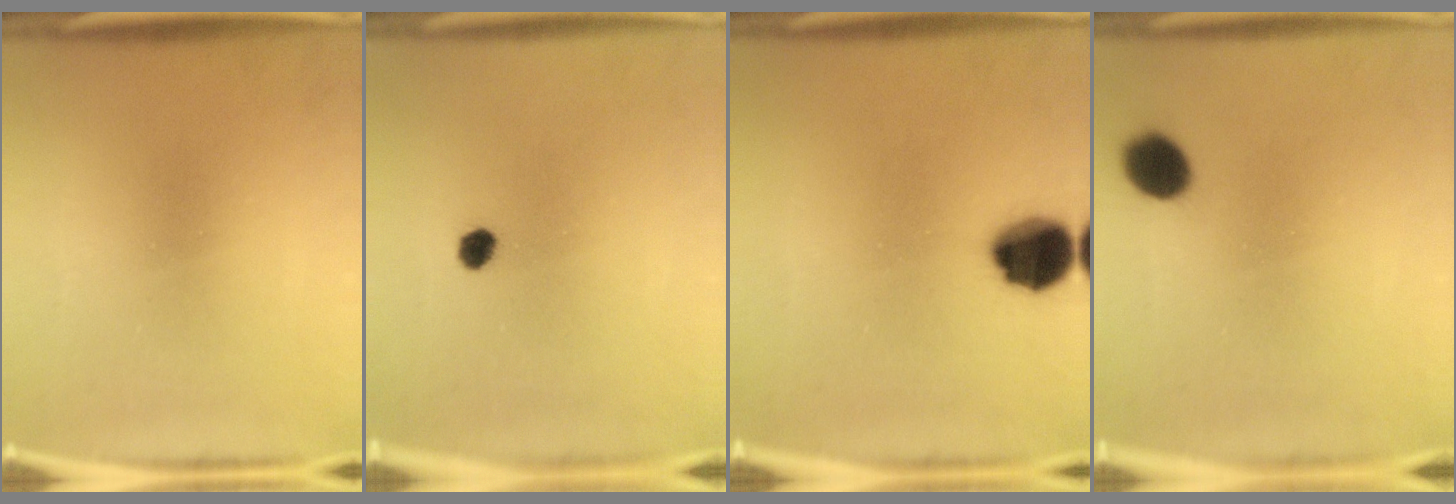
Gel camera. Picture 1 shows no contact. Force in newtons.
{"total": 2.5}
{"total": 10.8}
{"total": 6.7}